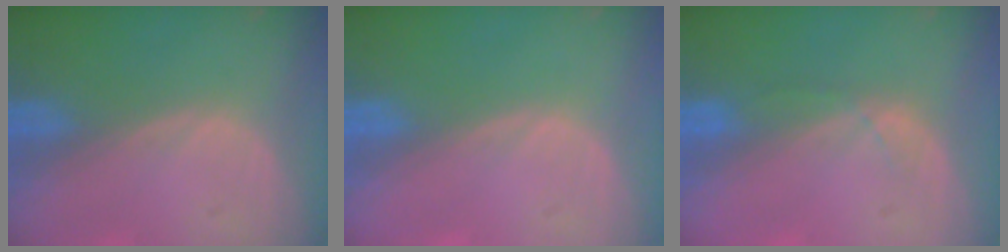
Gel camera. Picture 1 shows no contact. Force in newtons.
{"total": 0.0}
{"total": 1.4, "press": 1.3, "slide": 0.3}